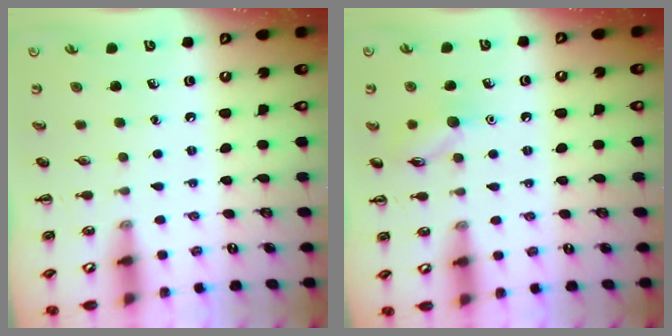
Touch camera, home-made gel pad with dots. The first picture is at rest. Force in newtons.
{"total": 8.2, "press": 8.2, "slide": 0.7}